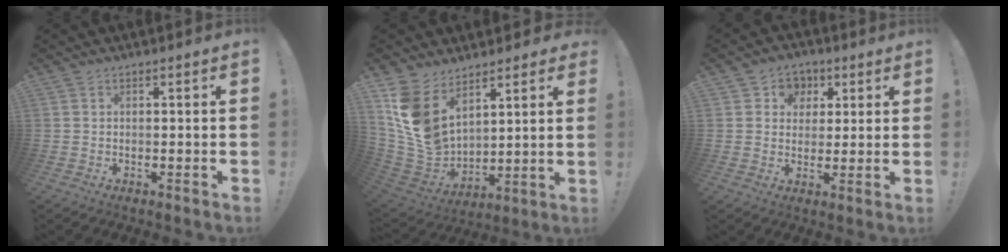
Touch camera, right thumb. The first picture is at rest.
{"total": 15.9, "force": [6.3, 11.4, 9.0], "torque": [-0.180, -0.046, 0.123]}
{"total": 6.9, "force": [1.6, 6.6, 1.2], "torque": [-0.010, -0.007, 0.034]}